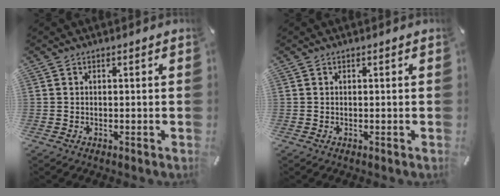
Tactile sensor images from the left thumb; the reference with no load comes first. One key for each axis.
{"total": 0.0}